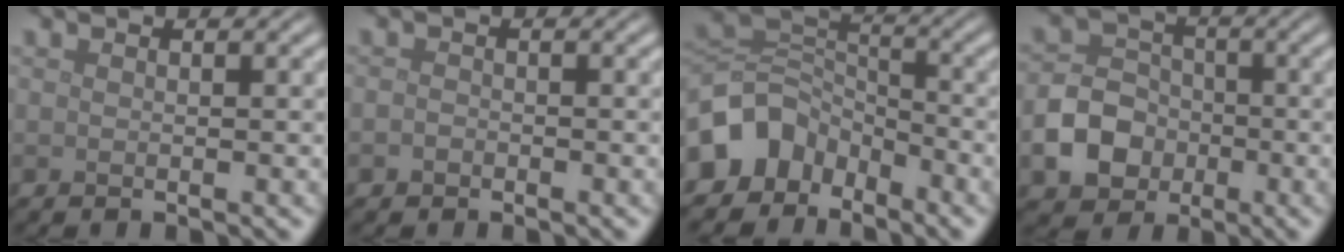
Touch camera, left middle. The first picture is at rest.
{"total": 0.7, "force": [-0.5, 0.5, 0.2], "torque": [-0.004, -0.002, -0.010]}
{"total": 6.6, "force": [-4.1, 4.7, 2.1], "torque": [-0.030, 0.002, -0.091]}
{"total": 5.3, "force": [-1.9, 4.3, 2.4], "torque": [-0.047, 0.001, -0.044]}